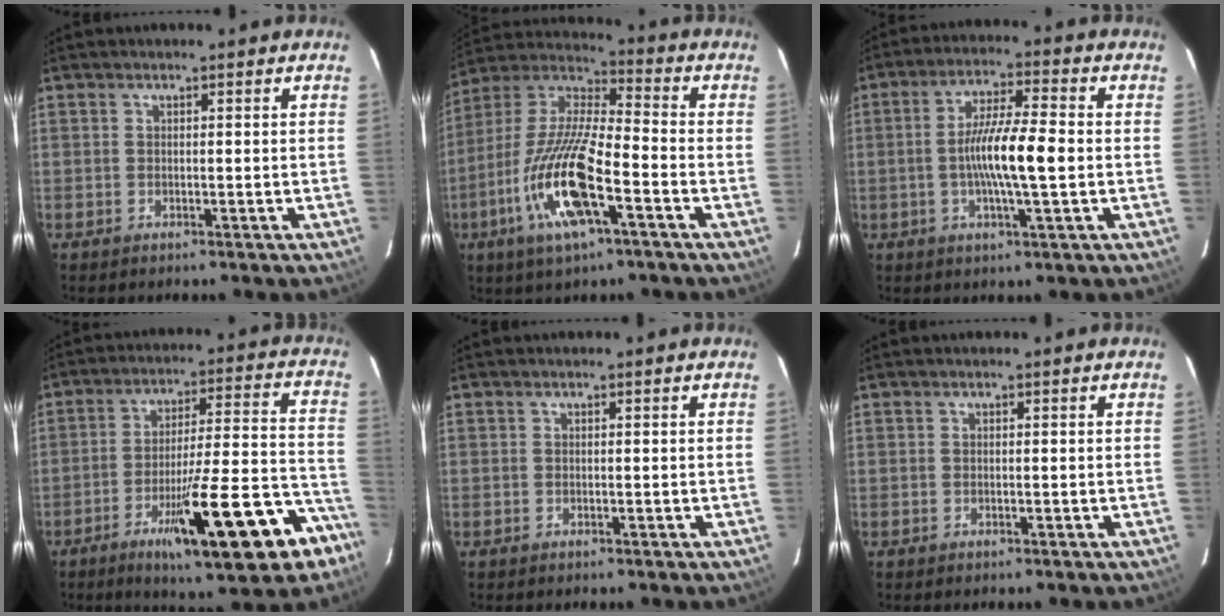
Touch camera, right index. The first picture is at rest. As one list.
[{"total": 16.9, "force": [-6.4, 3.3, 15.3], "torque": [-0.321, -0.011, -0.119]}, {"total": 9.8, "force": [-1.0, 0.7, 9.7], "torque": [-0.177, 0.002, -0.025]}, {"total": 19.6, "force": [-10.4, 2.2, 16.5], "torque": [-0.208, 0.003, -0.149]}, {"total": 0.0}, {"total": 0.0}]